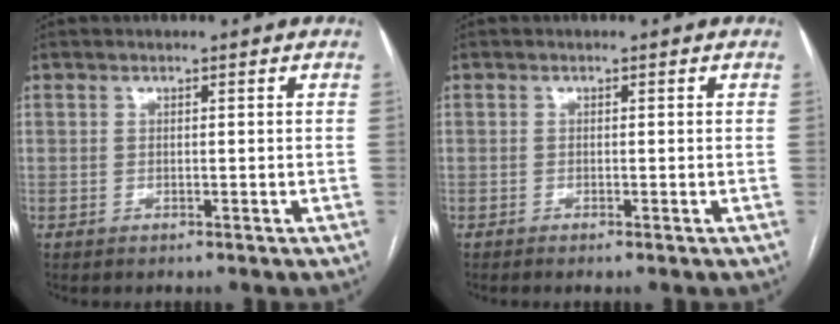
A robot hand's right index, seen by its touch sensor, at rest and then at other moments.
{"total": 0.6, "force": [-0.4, -0.1, 0.4], "torque": [-0.010, 0.000, -0.008]}